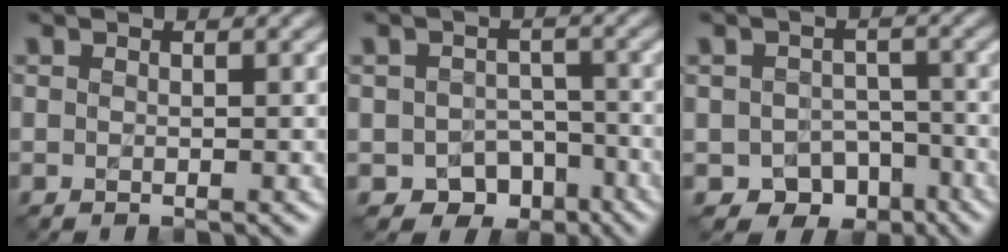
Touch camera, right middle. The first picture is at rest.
{"total": 4.7, "force": [-2.7, 3.5, 1.8], "torque": [-0.016, -0.007, -0.032]}
{"total": 4.8, "force": [-2.8, 3.5, 1.8], "torque": [-0.016, -0.008, -0.032]}